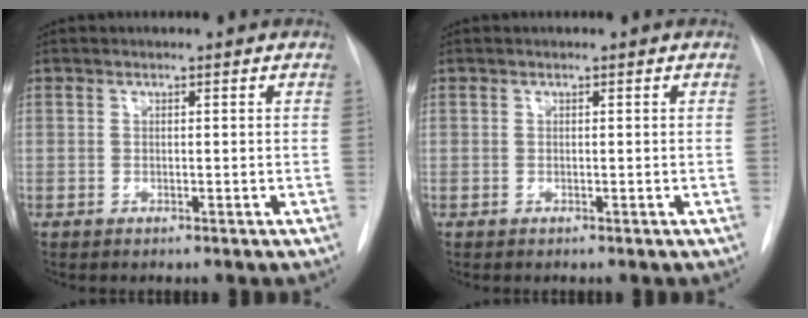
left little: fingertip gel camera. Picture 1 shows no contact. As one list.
[{"total": 0.0}]